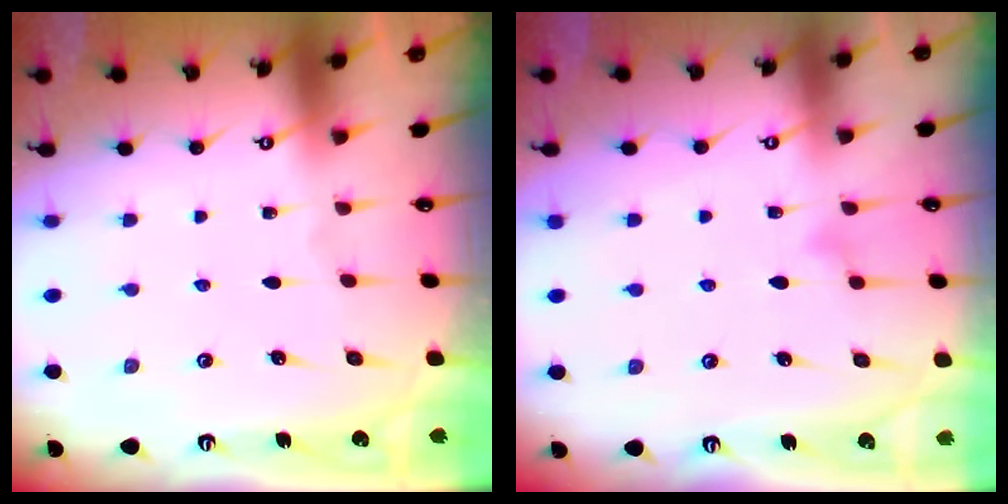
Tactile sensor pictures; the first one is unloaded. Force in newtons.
{"total": 6.7, "press": 6.7, "slide": 0.3}